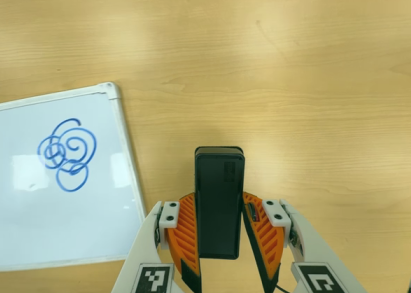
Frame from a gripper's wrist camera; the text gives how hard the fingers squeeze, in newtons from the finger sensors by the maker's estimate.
{"total": 5.8, "left": 4.9, "right": 6.7}